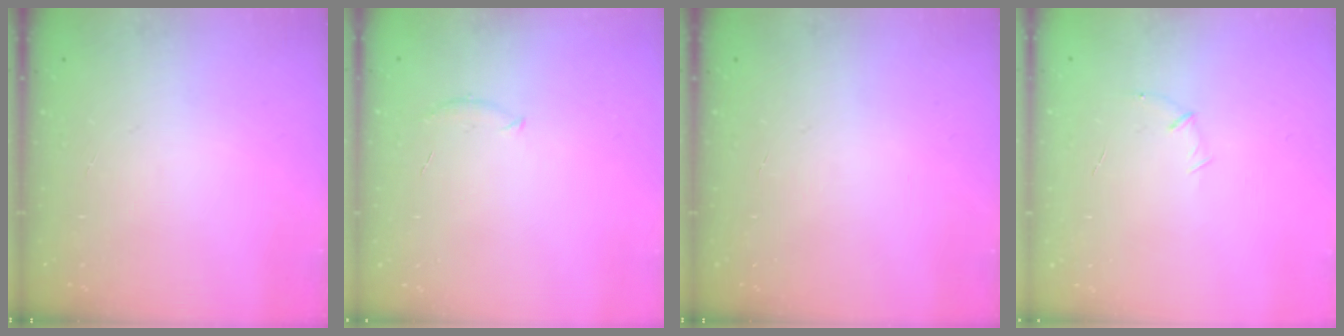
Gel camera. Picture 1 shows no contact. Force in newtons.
{"total": 5.5, "press": 5.2, "slide": 1.5}
{"total": 0.0}
{"total": 5.2, "press": 5.0, "slide": 1.1}